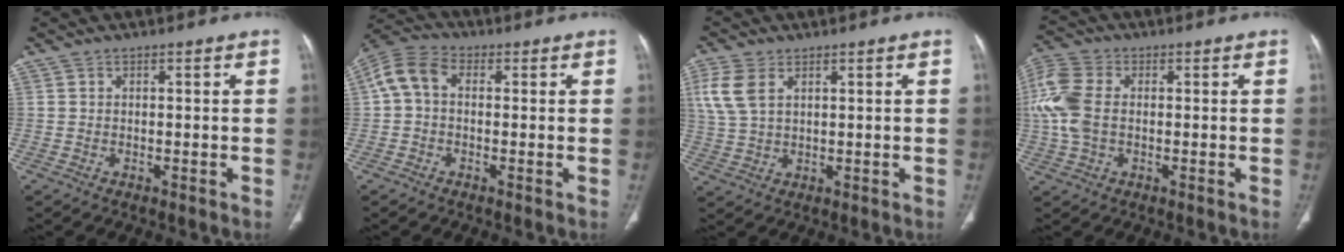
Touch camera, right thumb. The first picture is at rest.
{"total": 7.4, "force": [0.6, 5.2, 5.2], "torque": [-0.104, 0.025, 0.001]}
{"total": 7.3, "force": [2.8, 4.3, 5.1], "torque": [-0.129, 0.001, 0.062]}
{"total": 10.6, "force": [0.4, 7.0, 7.9], "torque": [-0.202, 0.019, 0.006]}